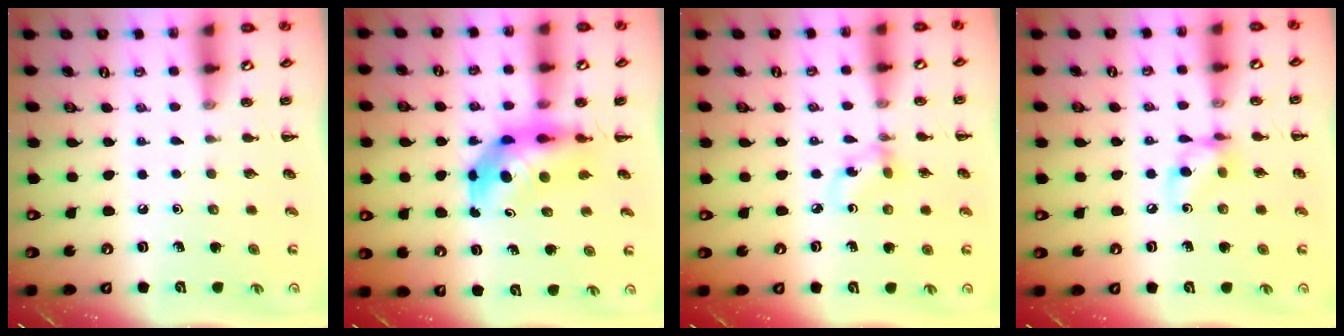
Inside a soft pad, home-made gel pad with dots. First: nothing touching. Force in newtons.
{"total": 6.5, "press": 6.2, "slide": 1.8}
{"total": 3.4, "press": 3.3, "slide": 0.8}
{"total": 8.1, "press": 8.1, "slide": 0.7}